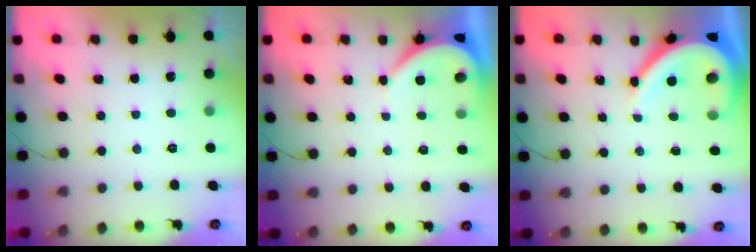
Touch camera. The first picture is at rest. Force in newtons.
{"total": 3.9, "press": 3.9, "slide": 0.5}
{"total": 11.2, "press": 11.1, "slide": 1.4}